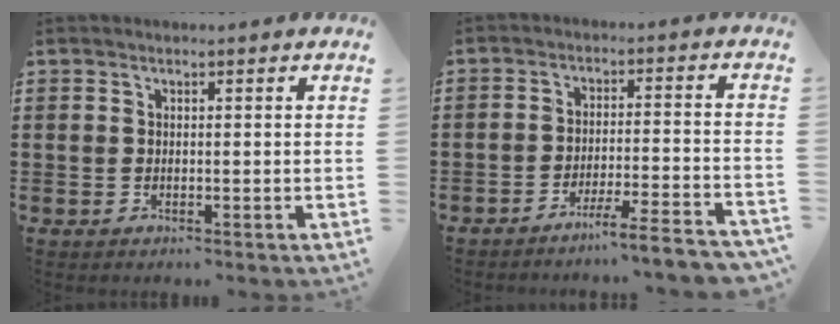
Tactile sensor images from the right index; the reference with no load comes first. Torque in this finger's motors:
{"motor_torque": [1.63, 0.51, -0.51, -0.08]}